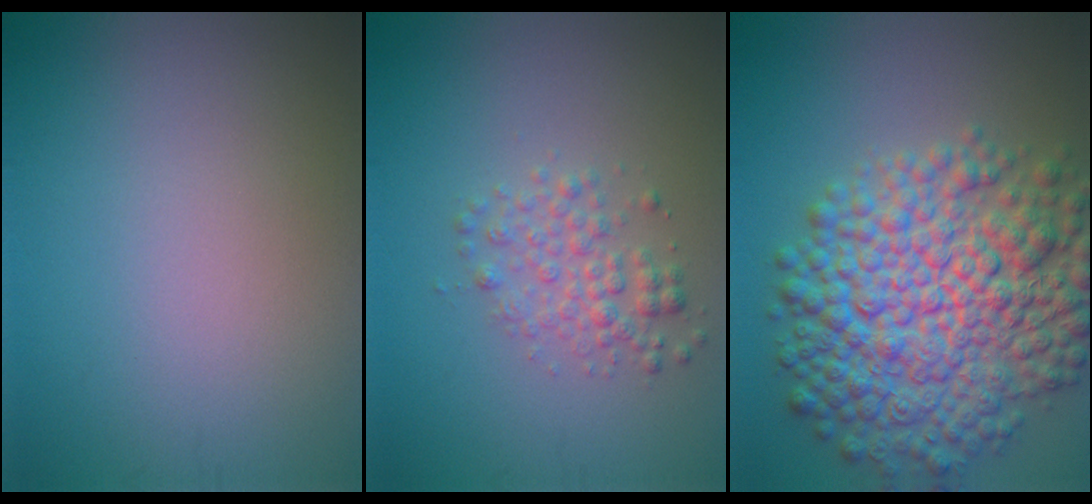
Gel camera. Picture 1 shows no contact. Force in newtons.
{"total": 2.5, "press": 2.5, "slide": 0.1}
{"total": 11.5, "press": 11.5, "slide": 0.2}